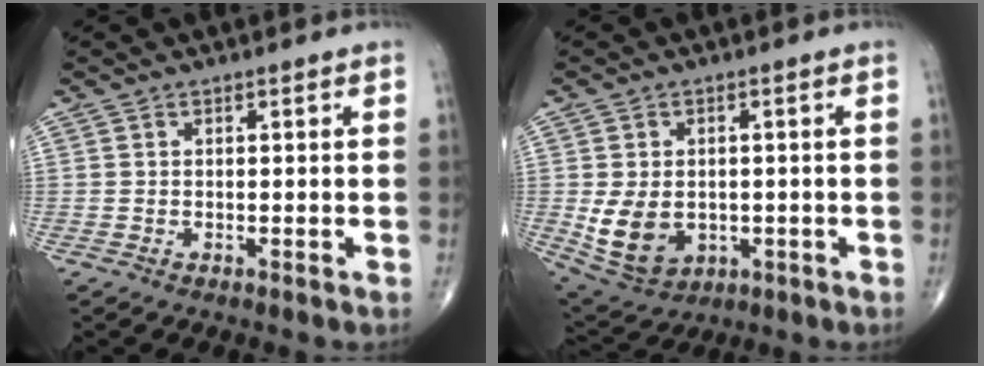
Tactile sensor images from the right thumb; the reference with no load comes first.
{"total": 9.3, "force": [-1.1, 6.9, 6.3], "torque": [-0.097, -0.004, 0.003]}